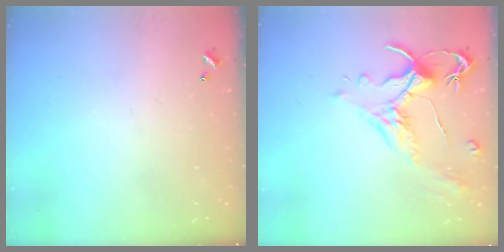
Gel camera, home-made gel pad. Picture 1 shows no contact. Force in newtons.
{"total": 1.6, "press": 1.1, "slide": 1.2}